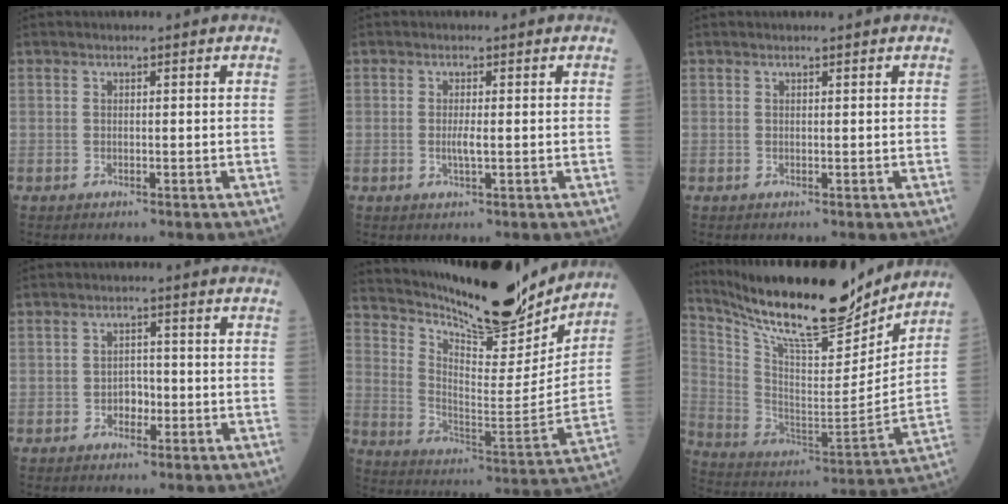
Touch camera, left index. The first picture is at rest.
{"total": 1.6, "force": [-0.1, 0.1, 1.5], "torque": [-0.035, -0.003, -0.002]}
{"total": 0.6, "force": [0.5, 0.0, 0.3], "torque": [-0.008, 0.004, 0.009]}
{"total": 2.2, "force": [-0.9, 1.5, 1.4], "torque": [-0.018, 0.007, -0.016]}
{"total": 23.3, "force": [20.8, 4.3, 9.5], "torque": [-0.171, -0.042, 0.308]}
{"total": 23.1, "force": [20.2, 3.9, 10.6], "torque": [-0.204, -0.019, 0.329]}